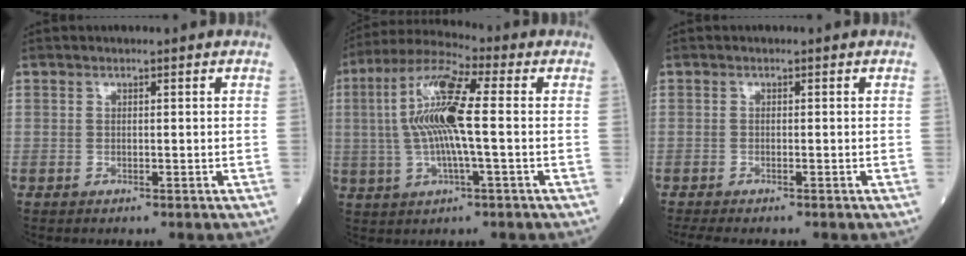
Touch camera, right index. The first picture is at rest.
{"total": 12.7, "force": [0.7, 1.6, 12.6], "torque": [-0.257, 0.016, 0.005]}
{"total": 1.5, "force": [-1.0, 0.1, 1.1], "torque": [-0.029, -0.008, -0.022]}